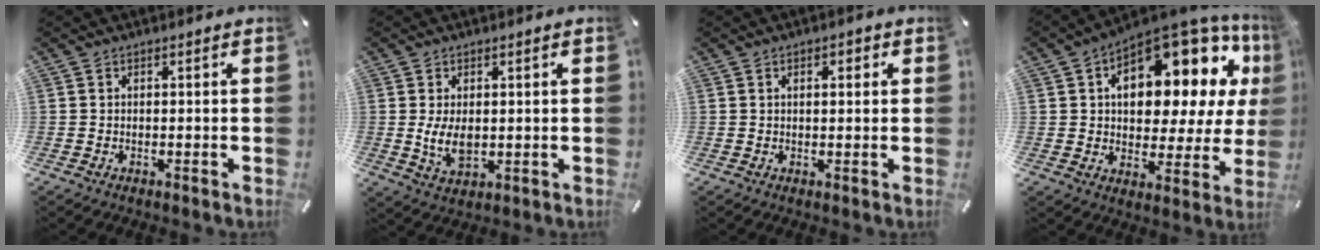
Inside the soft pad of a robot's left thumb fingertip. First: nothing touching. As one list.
[{"total": 6.3, "force": [0.3, 3.9, 4.9], "torque": [-0.112, -0.005, 0.001]}, {"total": 2.0, "force": [0.5, 1.1, 1.5], "torque": [-0.024, 0.004, 0.004]}, {"total": 16.7, "force": [7.9, 9.7, 11.0], "torque": [-0.154, -0.070, 0.128]}]